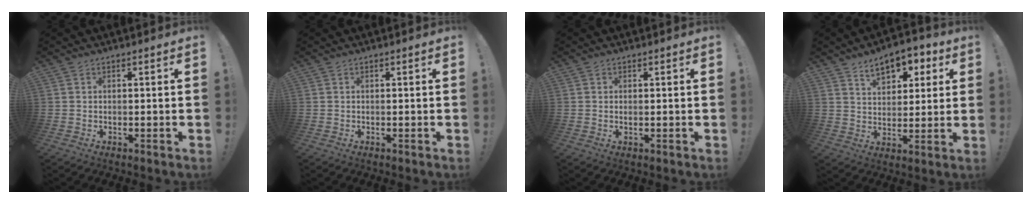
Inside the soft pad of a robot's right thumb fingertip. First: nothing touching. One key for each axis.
{"total": 0.0}
{"total": 0.6, "fx": 0.2, "fy": 0.0, "fz": 0.6, "tx": -0.010, "ty": 0.000, "tz": 0.002}
{"total": 9.8, "fx": 5.5, "fy": 5.9, "fz": 5.5, "tx": -0.076, "ty": -0.025, "tz": 0.100}